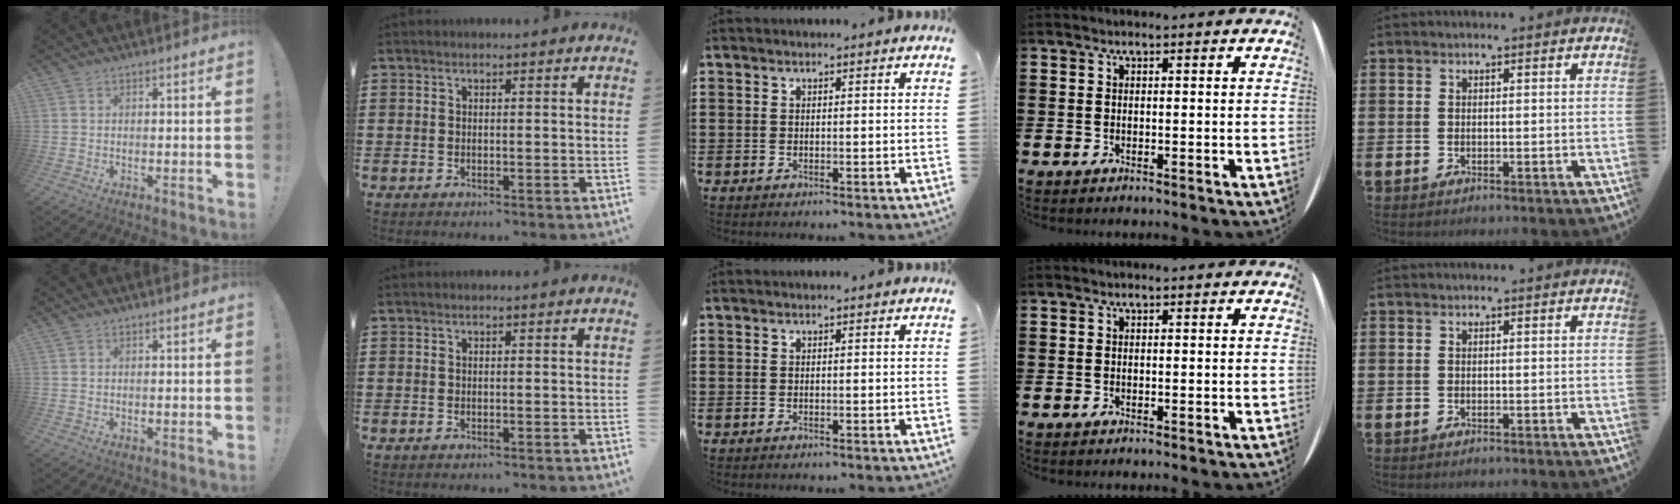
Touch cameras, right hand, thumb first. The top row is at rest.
{}